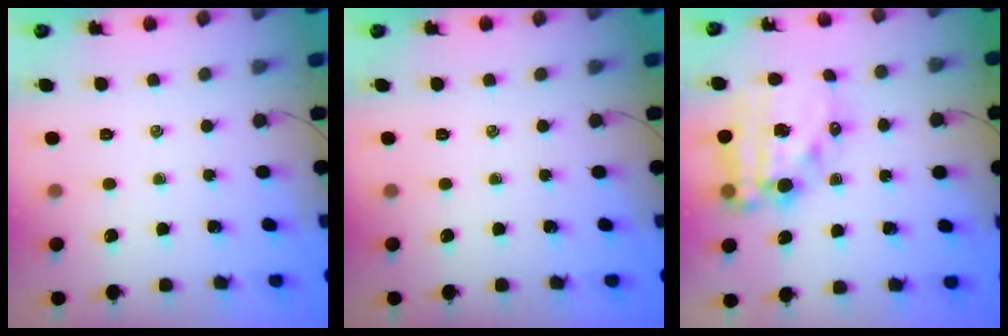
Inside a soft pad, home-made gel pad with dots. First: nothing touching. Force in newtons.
{"total": 0.0}
{"total": 16.6, "press": 16.2, "slide": 3.6}